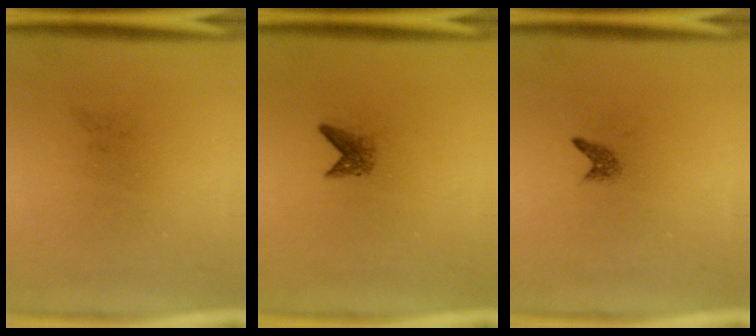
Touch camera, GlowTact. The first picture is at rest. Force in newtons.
{"total": 1.6}
{"total": 0.9}